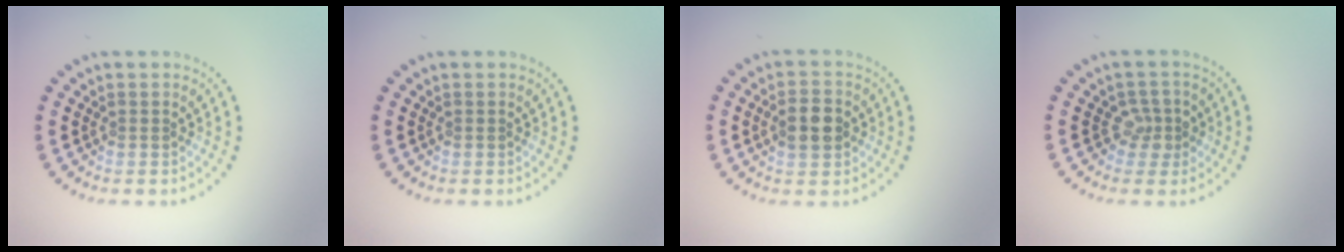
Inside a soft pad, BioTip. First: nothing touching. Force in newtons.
{"total": 0.0}
{"total": 3.3, "press": 3.3, "slide": 0.1}
{"total": 2.0, "press": 1.7, "slide": 0.9}